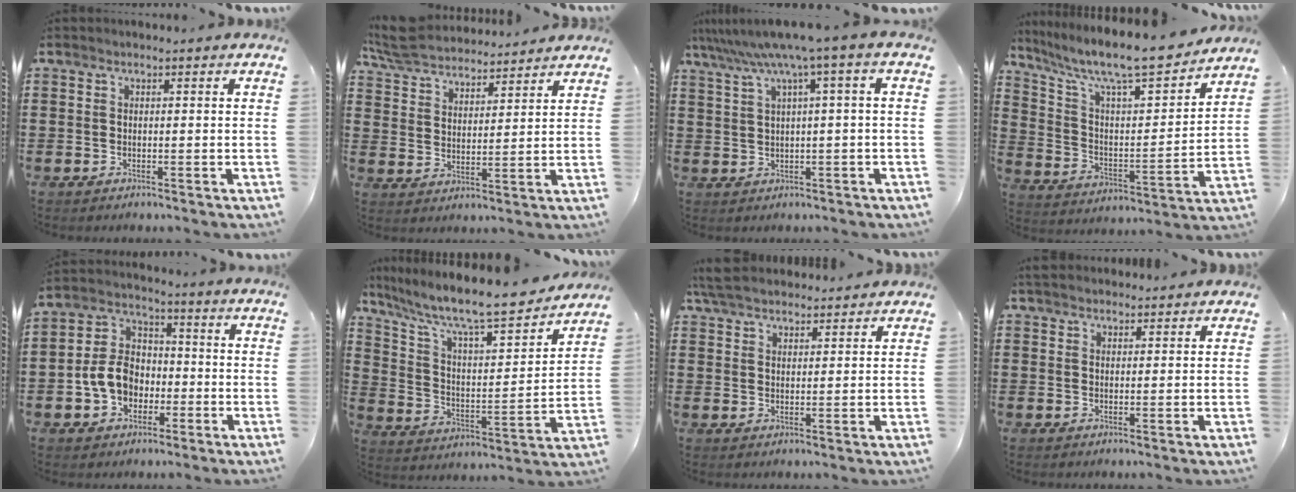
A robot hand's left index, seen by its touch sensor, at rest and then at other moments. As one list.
[{"total": 6.3, "force": [6.1, 1.1, 1.4], "torque": [-0.054, -0.026, 0.109]}, {"total": 5.6, "force": [2.1, -0.8, 5.1], "torque": [-0.104, -0.024, 0.029]}, {"total": 10.0, "force": [9.0, 1.0, 4.3], "torque": [-0.108, -0.074, 0.146]}, {"total": 7.8, "force": [-2.1, 6.3, 4.1], "torque": [-0.111, 0.017, -0.046]}, {"total": 10.3, "force": [9.0, 1.1, 4.8], "torque": [-0.126, -0.069, 0.147]}, {"total": 5.1, "force": [4.8, 1.1, 1.6], "torque": [-0.046, -0.008, 0.090]}, {"total": 2.3, "force": [2.3, 0.5, 0.3], "torque": [-0.010, 0.002, 0.045]}]